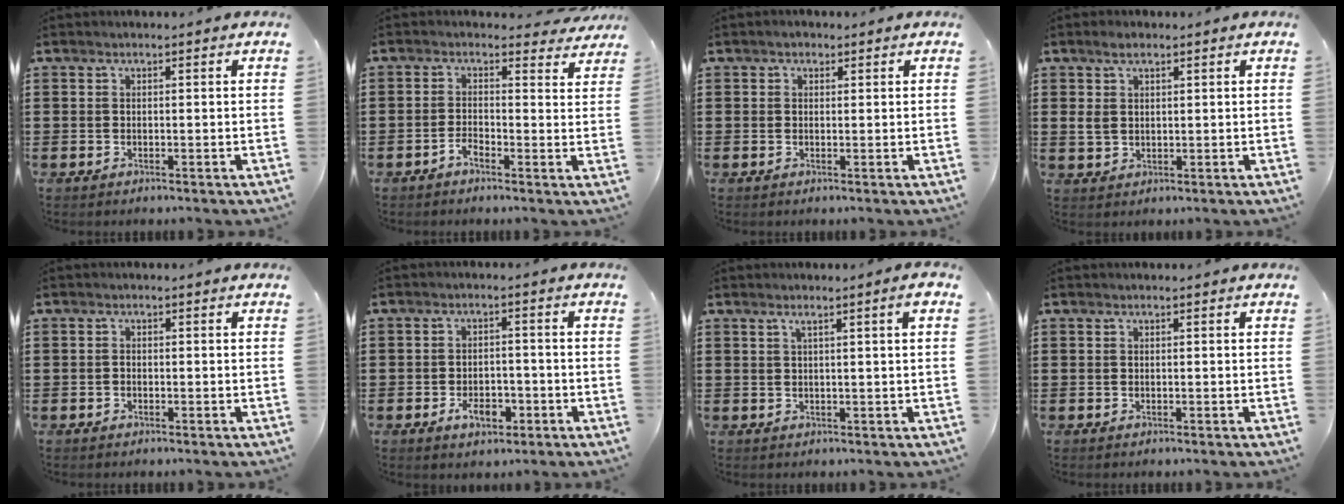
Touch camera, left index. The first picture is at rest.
{"total": 1.7, "force": [-0.4, 1.0, 1.3], "torque": [-0.020, 0.001, -0.012]}
{"total": 0.7, "force": [0.2, 0.7, 0.1], "torque": [-0.005, 0.006, 0.003]}
{"total": 3.4, "force": [1.5, 2.2, 2.1], "torque": [-0.048, 0.011, 0.026]}
{"total": 0.8, "force": [-0.7, 0.5, 0.2], "torque": [-0.007, -0.001, -0.014]}
{"total": 4.4, "force": [-2.4, 2.4, 2.8], "torque": [-0.038, 0.003, -0.044]}
{"total": 2.4, "force": [1.2, -0.4, 2.1], "torque": [-0.038, -0.004, 0.019]}
{"total": 0.0}